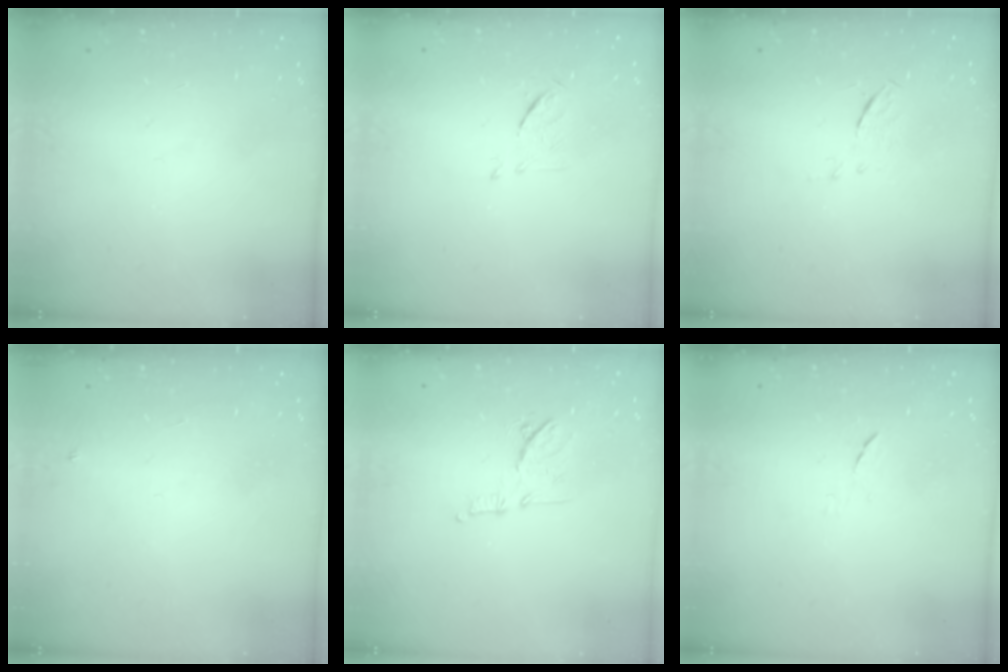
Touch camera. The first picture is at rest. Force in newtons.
{"total": 6.3, "press": 6.2, "slide": 1.0}
{"total": 4.2, "press": 4.1, "slide": 0.9}
{"total": 2.7, "press": 2.7, "slide": 0.4}
{"total": 9.5, "press": 9.5, "slide": 0.8}
{"total": 4.3, "press": 4.2, "slide": 0.6}